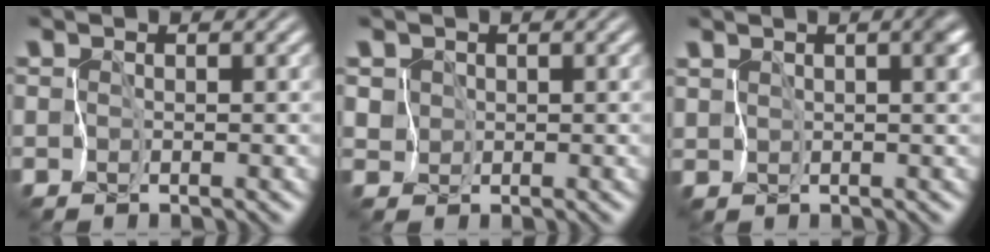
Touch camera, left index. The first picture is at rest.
{"total": 2.1, "force": [1.1, 1.7, 0.5], "torque": [-0.011, 0.009, 0.024]}
{"total": 2.5, "force": [0.9, 0.9, 2.1], "torque": [-0.028, 0.002, 0.018]}